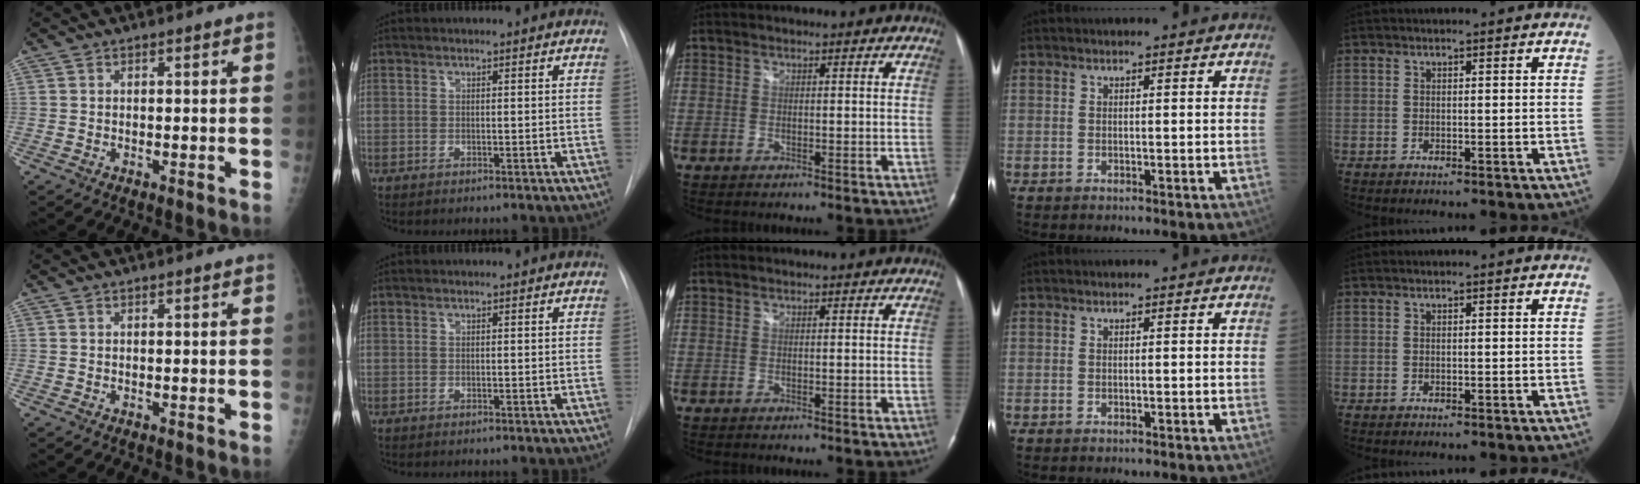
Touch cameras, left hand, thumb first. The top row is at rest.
{}